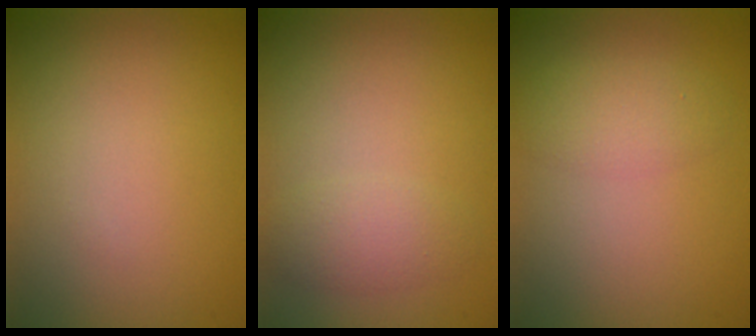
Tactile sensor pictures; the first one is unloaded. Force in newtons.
{"total": 2.2, "press": 2.2, "slide": 0.1}
{"total": 2.2, "press": 2.2, "slide": 0.1}